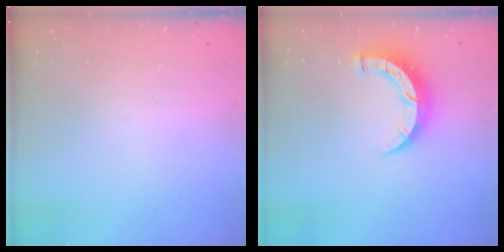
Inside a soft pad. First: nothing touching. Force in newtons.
{"total": 7.9, "press": 7.9, "slide": 0.2}